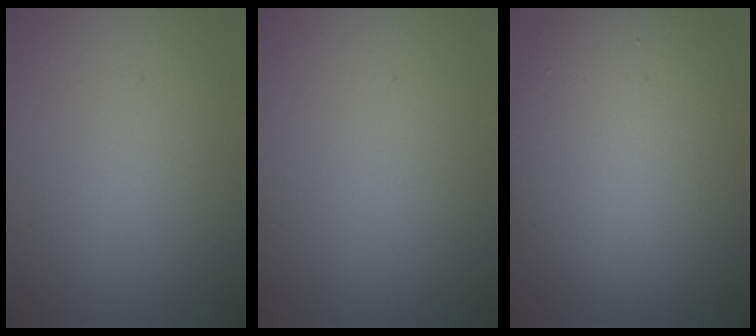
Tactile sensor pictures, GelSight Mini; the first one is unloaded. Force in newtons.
{"total": 0.0}
{"total": 12.9, "press": 12.9, "slide": 0.6}